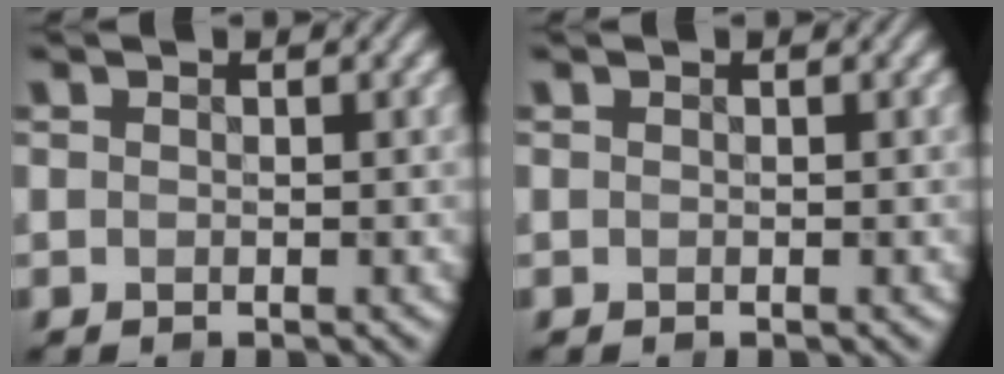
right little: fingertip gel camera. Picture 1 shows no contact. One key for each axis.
{"total": 0.0}